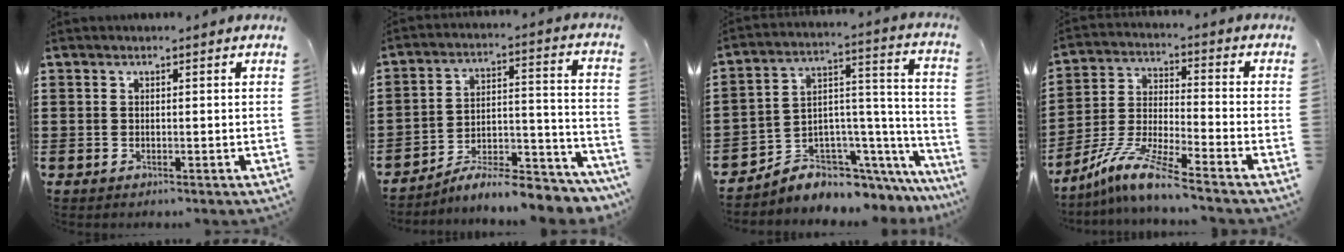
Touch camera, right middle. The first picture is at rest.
{"total": 7.9, "force": [-7.4, 0.8, 2.8], "torque": [-0.030, 0.012, -0.140]}
{"total": 4.9, "force": [-4.1, 2.7, 0.3], "torque": [-0.015, -0.014, -0.076]}
{"total": 9.2, "force": [-7.7, -0.1, 4.9], "torque": [-0.115, -0.006, -0.159]}